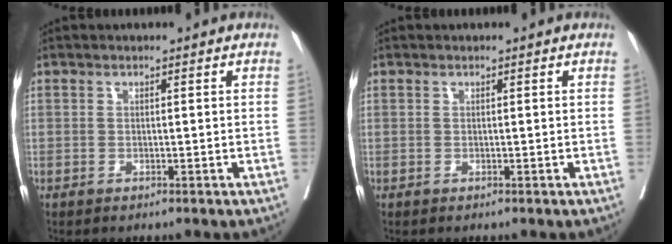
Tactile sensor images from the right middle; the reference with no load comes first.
{"total": 0.0}